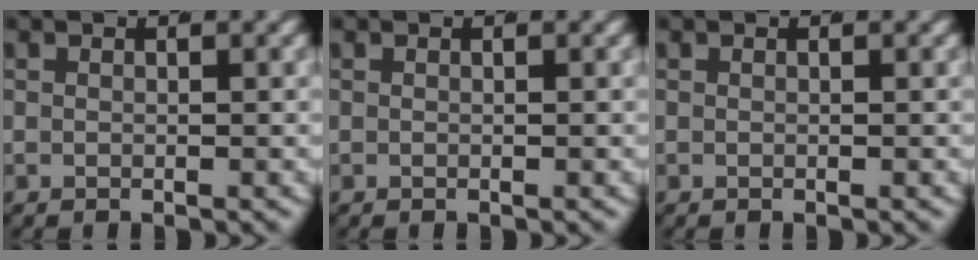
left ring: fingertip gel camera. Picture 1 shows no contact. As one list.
[{"total": 0.0}, {"total": 0.0}]